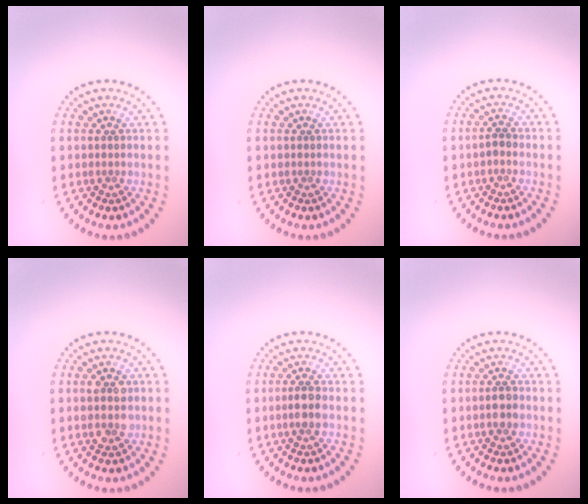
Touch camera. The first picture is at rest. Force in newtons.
{"total": 0.0}
{"total": 0.9, "press": 0.8, "slide": 0.4}
{"total": 2.9, "press": 2.9, "slide": 0.3}
{"total": 1.8, "press": 1.7, "slide": 0.6}
{"total": 1.4, "press": 1.4, "slide": 0.2}